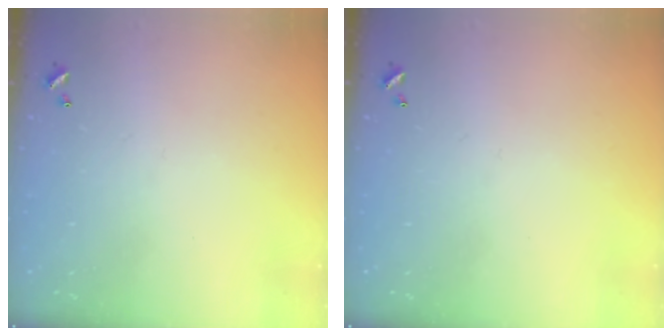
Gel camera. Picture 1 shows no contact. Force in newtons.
{"total": 0.0}